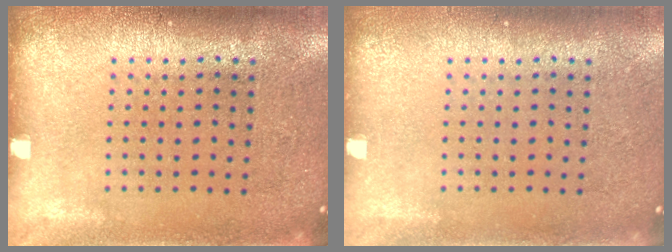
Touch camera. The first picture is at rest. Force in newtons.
{"total": 0.0}